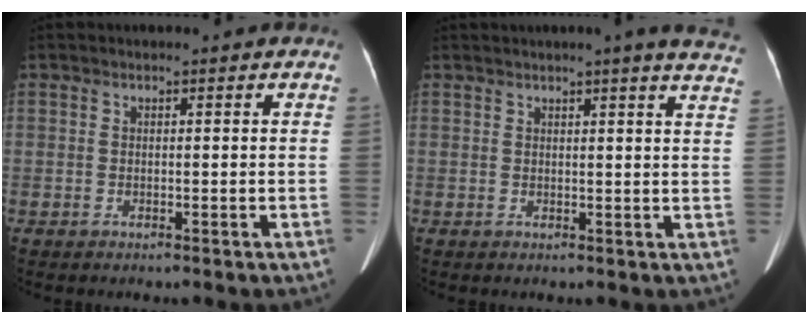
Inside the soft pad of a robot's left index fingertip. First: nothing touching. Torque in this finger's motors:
{"motor_torque": [0.80, -1.03, 0.07, 0.02]}